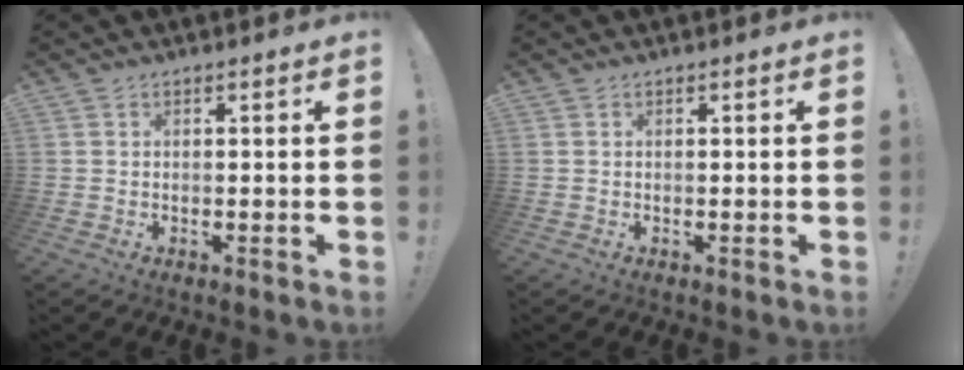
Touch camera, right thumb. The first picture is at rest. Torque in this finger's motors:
{"motor_torque": [-0.03, 0.03, -0.01, 0.01, 0.03]}